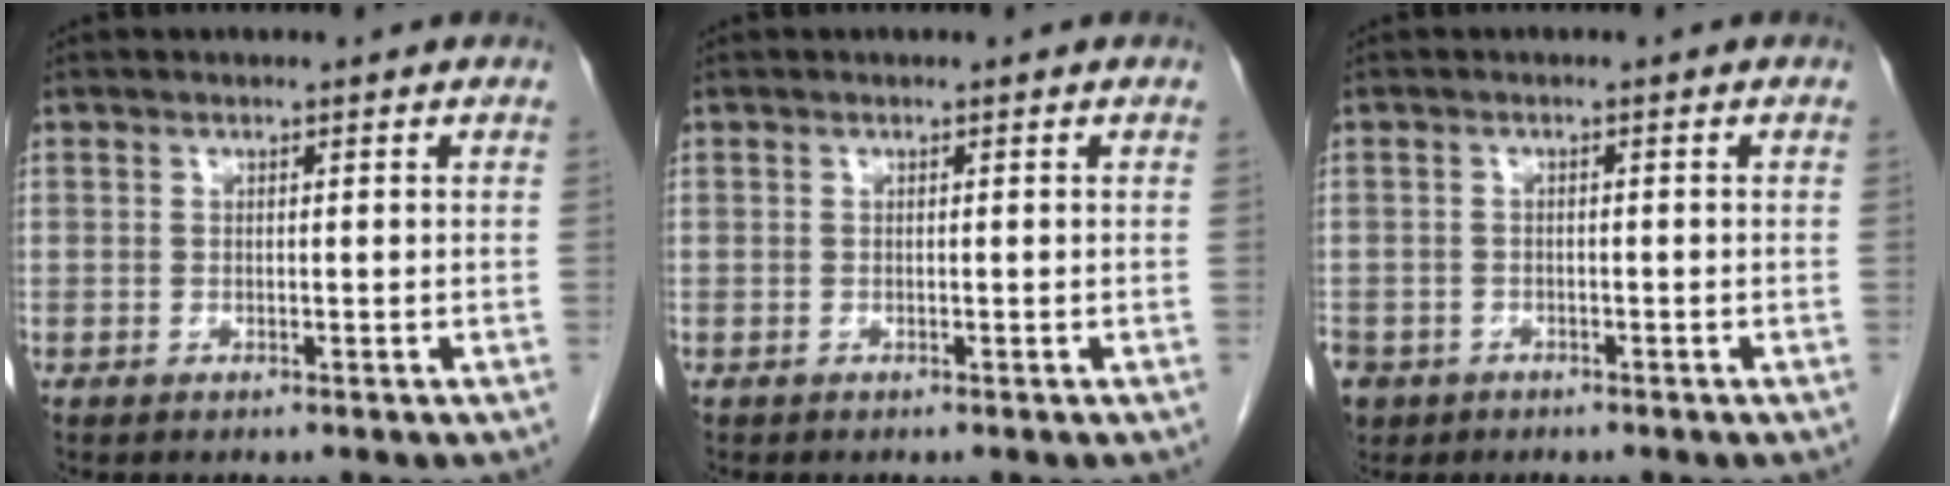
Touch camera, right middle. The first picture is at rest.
{"total": 0.0}
{"total": 6.6, "force": [-3.9, 5.0, 1.9], "torque": [-0.060, -0.004, -0.063]}